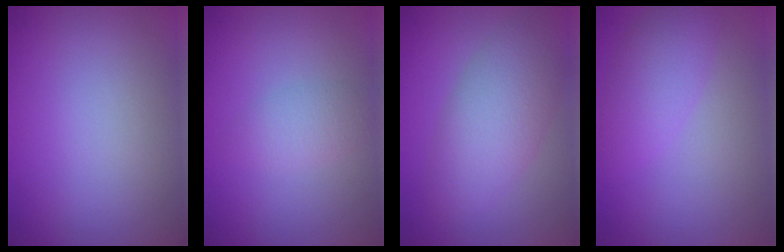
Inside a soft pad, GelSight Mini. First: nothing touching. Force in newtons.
{"total": 1.8, "press": 1.8, "slide": 0.1}
{"total": 5.3, "press": 5.3, "slide": 0.4}
{"total": 3.0, "press": 3.0, "slide": 0.2}